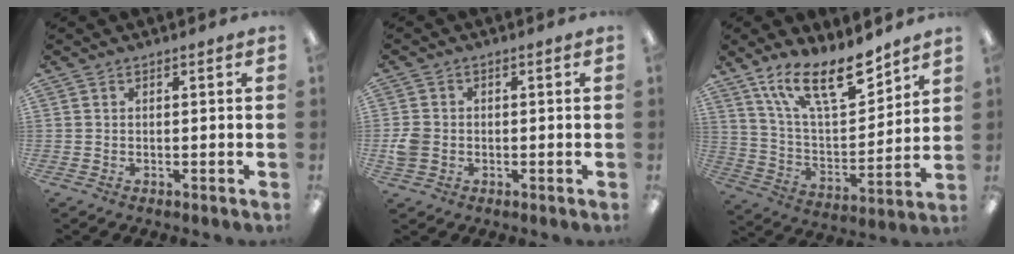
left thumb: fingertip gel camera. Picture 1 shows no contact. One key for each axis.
{"total": 4.1, "fx": -0.6, "fy": 3.5, "fz": 2.0, "tx": -0.033, "ty": 0.003, "tz": -0.012}
{"total": 18.6, "fx": 12.9, "fy": 6.7, "fz": 11.7, "tx": -0.203, "ty": -0.071, "tz": 0.222}